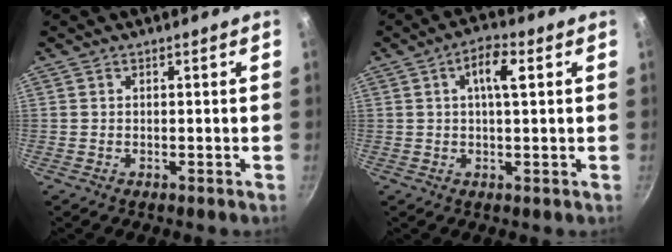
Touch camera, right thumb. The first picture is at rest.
{"total": 5.6, "force": [1.5, 1.8, 5.1], "torque": [-0.090, 0.010, 0.021]}